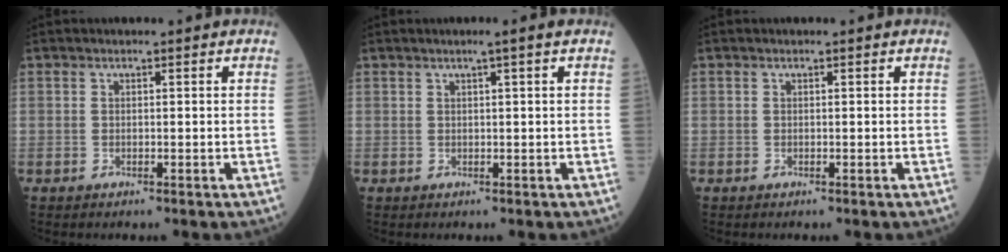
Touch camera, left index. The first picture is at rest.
{"total": 1.3, "force": [0.6, -0.5, 1.1], "torque": [-0.022, -0.006, 0.014]}
{"total": 0.0}